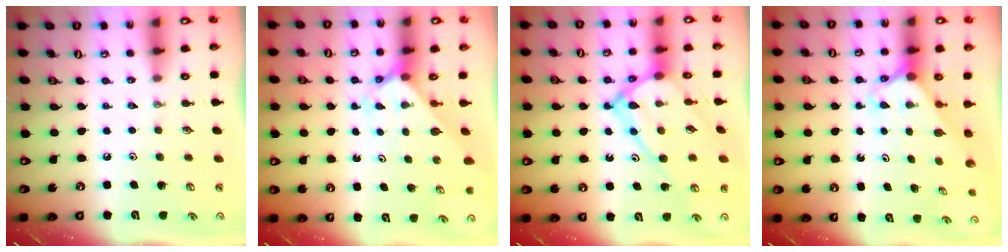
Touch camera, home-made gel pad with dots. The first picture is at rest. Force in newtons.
{"total": 2.5, "press": 2.5, "slide": 0.3}
{"total": 15.7, "press": 15.6, "slide": 1.5}
{"total": 2.4, "press": 2.4, "slide": 0.2}